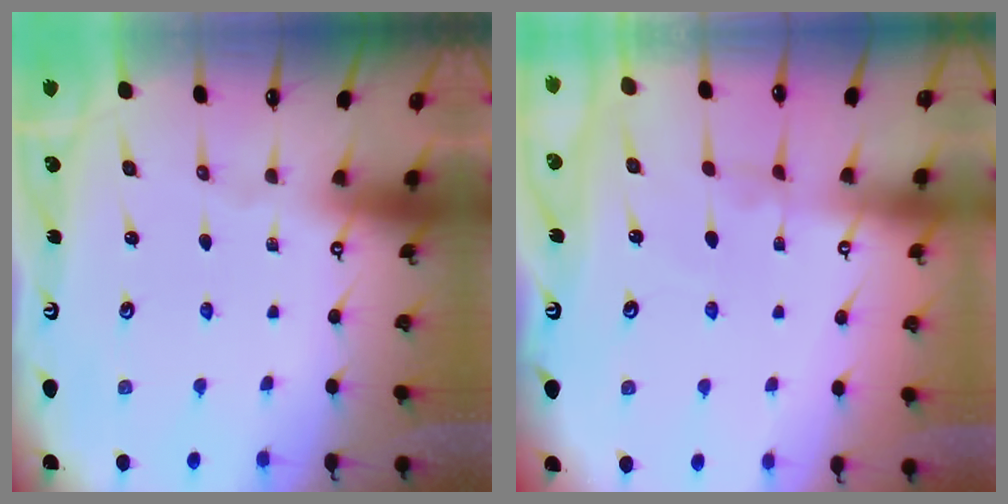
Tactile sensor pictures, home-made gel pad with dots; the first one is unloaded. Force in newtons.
{"total": 2.9, "press": 2.9, "slide": 0.4}